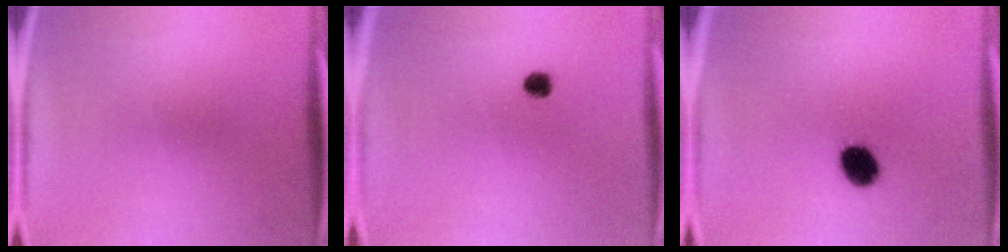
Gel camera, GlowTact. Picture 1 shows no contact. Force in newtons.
{"total": 2.0}
{"total": 7.1}